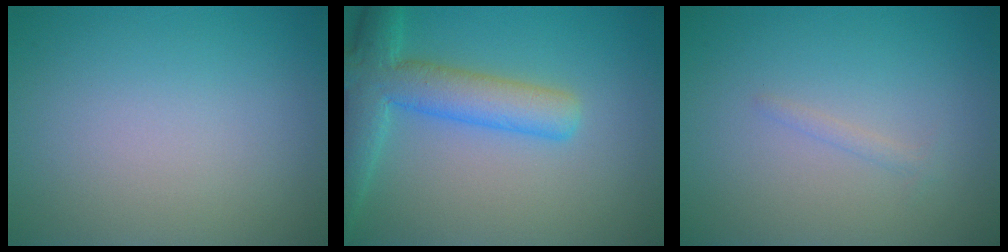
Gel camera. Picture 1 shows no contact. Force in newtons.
{"total": 6.2, "press": 6.2, "slide": 0.3}
{"total": 0.7, "press": 0.7, "slide": 0.1}